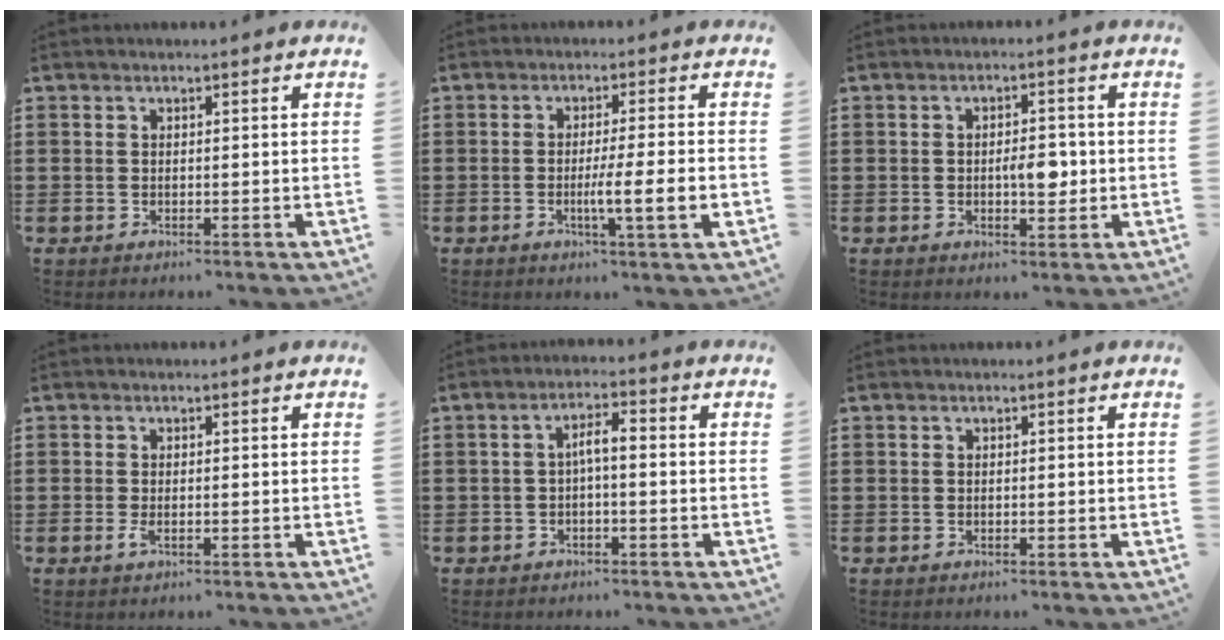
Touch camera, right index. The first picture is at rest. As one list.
[{"total": 6.5, "force": [-1.6, -0.1, 6.3], "torque": [-0.104, -0.013, -0.026]}, {"total": 3.9, "force": [-0.4, 1.6, 3.5], "torque": [-0.049, -0.004, -0.011]}, {"total": 1.3, "force": [-0.3, 0.3, 1.2], "torque": [-0.037, -0.010, -0.009]}, {"total": 3.1, "force": [-0.5, 0.7, 3.0], "torque": [-0.057, 0.007, -0.012]}, {"total": 0.0}]